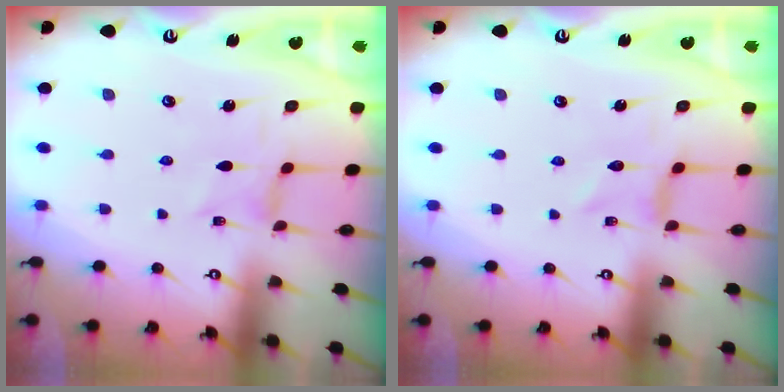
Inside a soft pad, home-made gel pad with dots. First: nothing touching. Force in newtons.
{"total": 0.0}